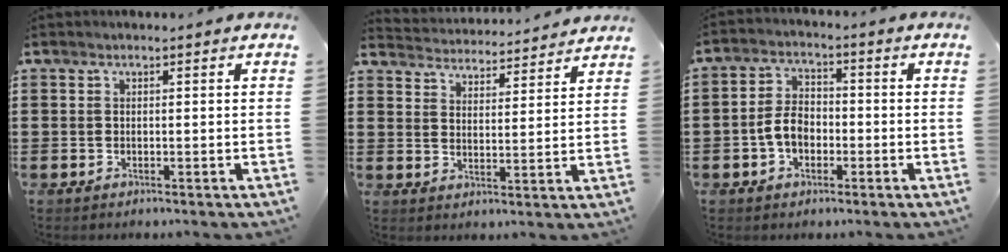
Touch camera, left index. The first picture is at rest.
{"total": 4.2, "force": [4.2, -0.1, -0.3], "torque": [-0.016, -0.033, 0.072]}
{"total": 5.4, "force": [-1.5, 3.5, 3.8], "torque": [-0.091, 0.003, -0.034]}